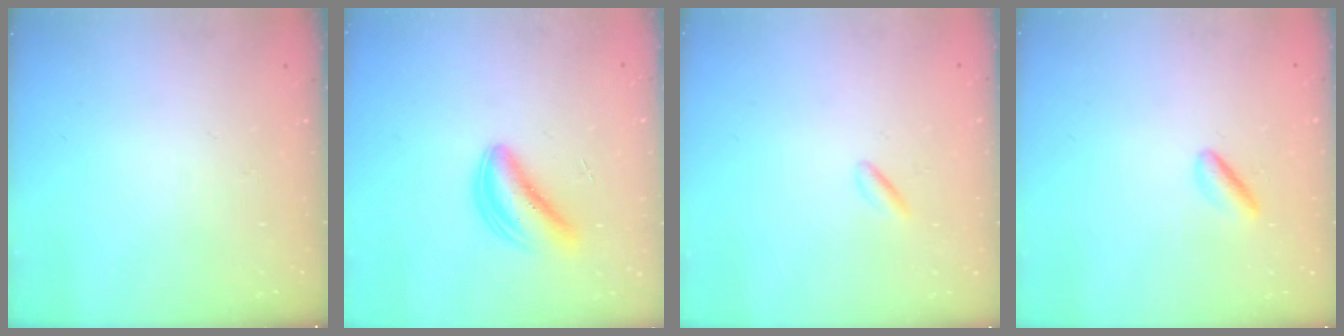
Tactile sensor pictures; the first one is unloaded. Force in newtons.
{"total": 5.9, "press": 5.8, "slide": 0.7}
{"total": 0.7, "press": 0.5, "slide": 0.5}
{"total": 2.7, "press": 2.6, "slide": 0.7}